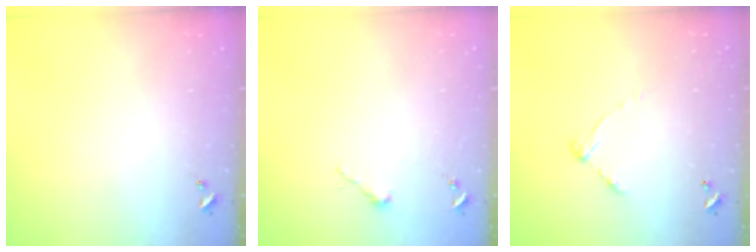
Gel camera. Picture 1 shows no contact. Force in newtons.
{"total": 2.5, "press": 2.5, "slide": 0.2}
{"total": 5.8, "press": 5.8, "slide": 0.4}